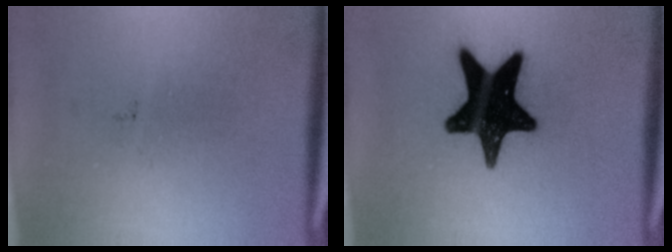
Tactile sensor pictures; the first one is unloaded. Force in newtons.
{"total": 18.9}